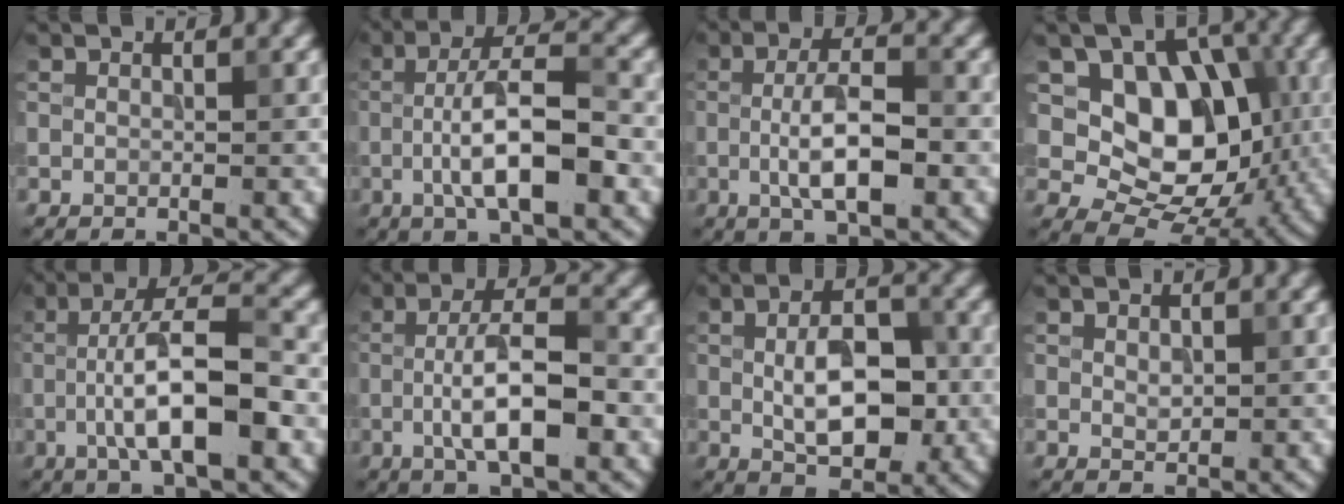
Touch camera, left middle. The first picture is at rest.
{"total": 7.4, "force": [-1.5, 2.0, 6.9], "torque": [-0.119, 0.010, -0.032]}
{"total": 5.5, "force": [-0.9, 1.7, 5.2], "torque": [-0.096, 0.003, -0.021]}
{"total": 9.1, "force": [0.9, 6.8, 5.9], "torque": [-0.086, -0.011, 0.010]}
{"total": 8.3, "force": [-1.6, 2.2, 7.8], "torque": [-0.129, 0.012, -0.033]}
{"total": 6.5, "force": [-1.3, 1.8, 6.1], "torque": [-0.109, 0.007, -0.029]}
{"total": 6.5, "force": [-0.2, 3.4, 5.5], "torque": [-0.094, -0.002, -0.001]}
{"total": 0.9, "force": [0.3, 0.6, 0.7], "torque": [-0.014, -0.003, 0.010]}